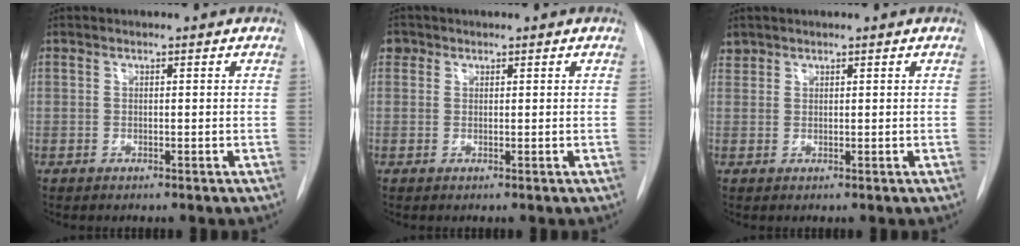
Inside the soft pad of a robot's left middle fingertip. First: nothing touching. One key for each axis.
{"total": 1.6, "fx": 0.8, "fy": 1.4, "fz": 0.2, "tx": 0.006, "ty": 0.007, "tz": 0.010}
{"total": 1.3, "fx": 1.0, "fy": 0.7, "fz": -0.1, "tx": 0.006, "ty": 0.009, "tz": 0.018}